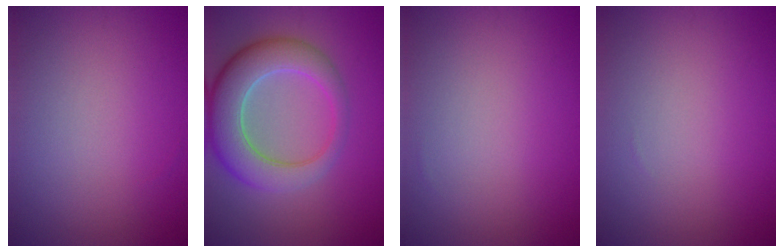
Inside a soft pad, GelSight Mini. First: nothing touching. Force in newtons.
{"total": 7.4, "press": 7.3, "slide": 0.5}
{"total": 0.0}
{"total": 0.0}